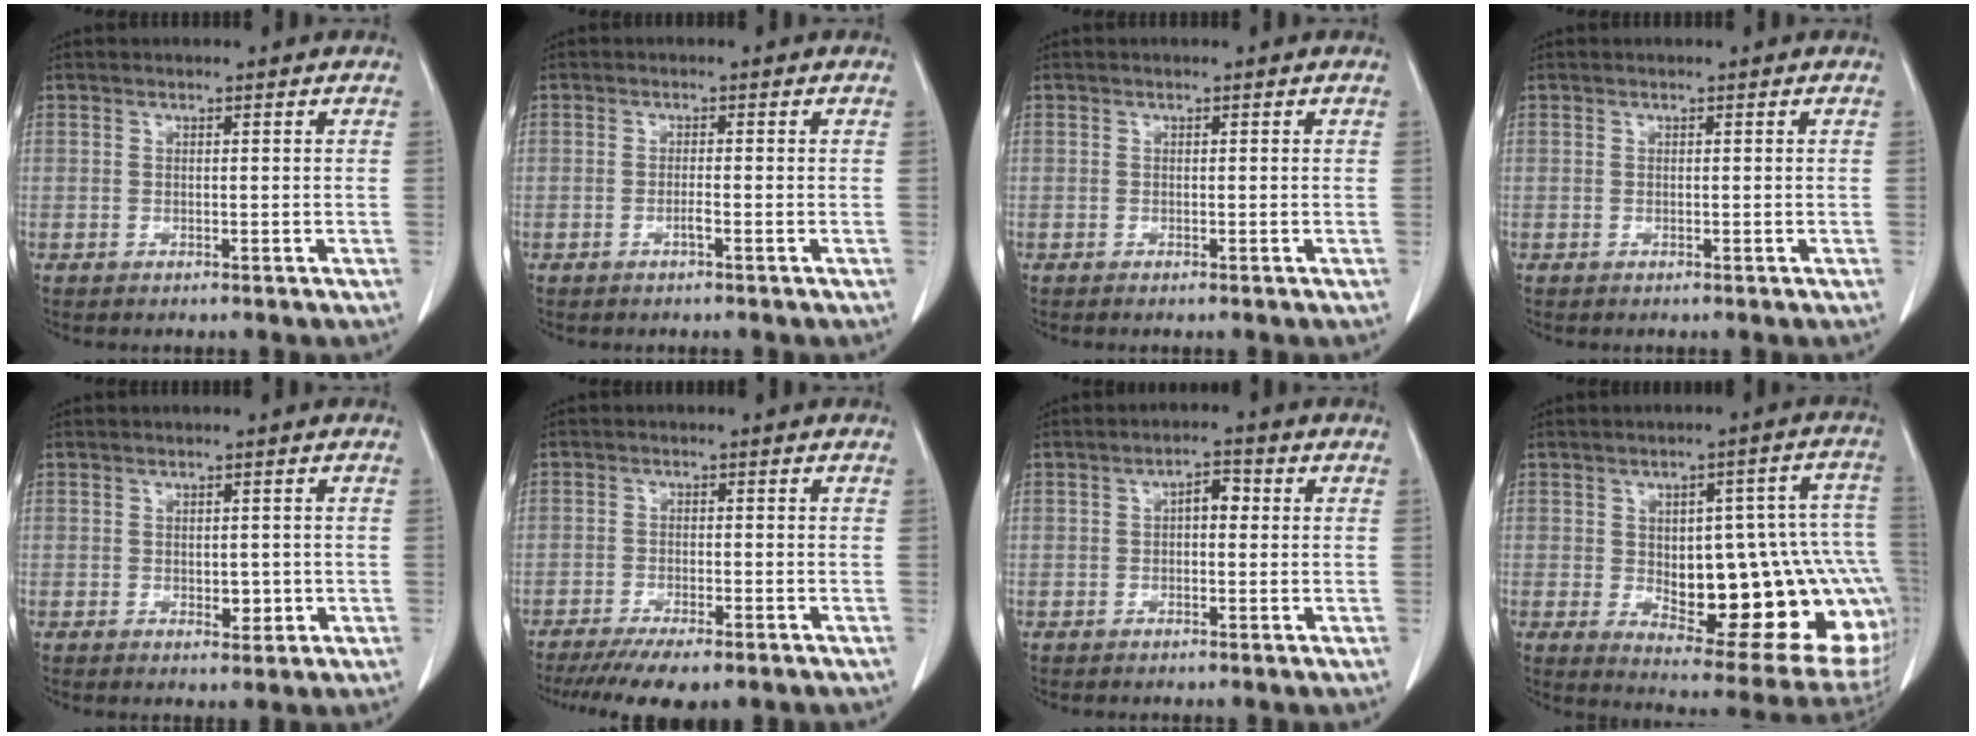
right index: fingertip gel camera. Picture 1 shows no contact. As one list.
[{"total": 1.1, "force": [-0.7, -0.1, 0.9], "torque": [-0.019, 0.001, -0.012]}, {"total": 0.0}, {"total": 0.0}, {"total": 2.4, "force": [-0.5, 1.4, 1.8], "torque": [-0.022, 0.000, -0.001]}, {"total": 8.6, "force": [-6.5, 2.3, 5.0], "torque": [-0.072, -0.012, -0.101]}, {"total": 3.1, "force": [0.3, 1.5, 2.7], "torque": [-0.040, 0.014, 0.002]}, {"total": 24.7, "force": [-3.7, 8.3, 23.0], "torque": [-0.219, 0.025, -0.022]}]